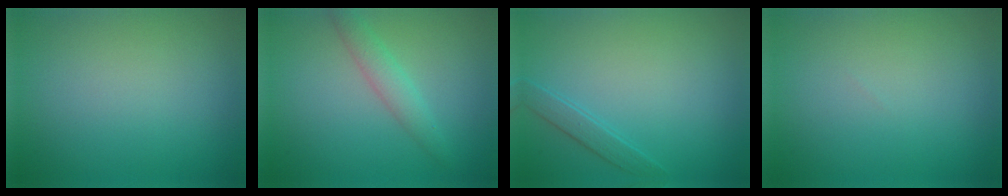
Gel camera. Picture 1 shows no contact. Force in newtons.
{"total": 2.2, "press": 2.2, "slide": 0.0}
{"total": 1.4, "press": 1.4, "slide": 0.1}
{"total": 0.0}